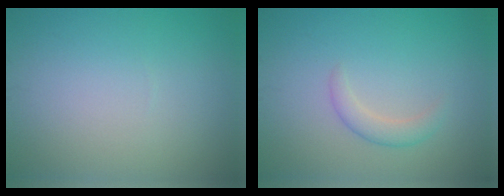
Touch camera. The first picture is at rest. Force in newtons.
{"total": 1.7, "press": 1.7, "slide": 0.1}